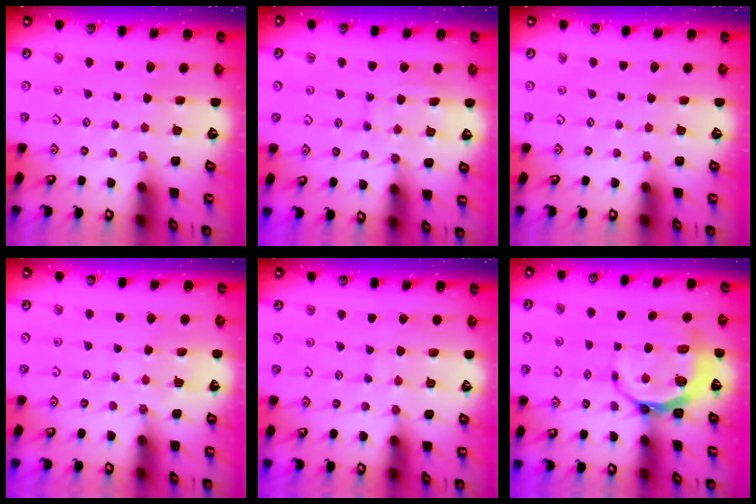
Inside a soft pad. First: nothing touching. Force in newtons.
{"total": 10.3, "press": 10.3, "slide": 0.8}
{"total": 0.0}
{"total": 4.6, "press": 4.6, "slide": 0.6}
{"total": 5.7, "press": 5.7, "slide": 0.6}
{"total": 8.1, "press": 7.4, "slide": 3.2}